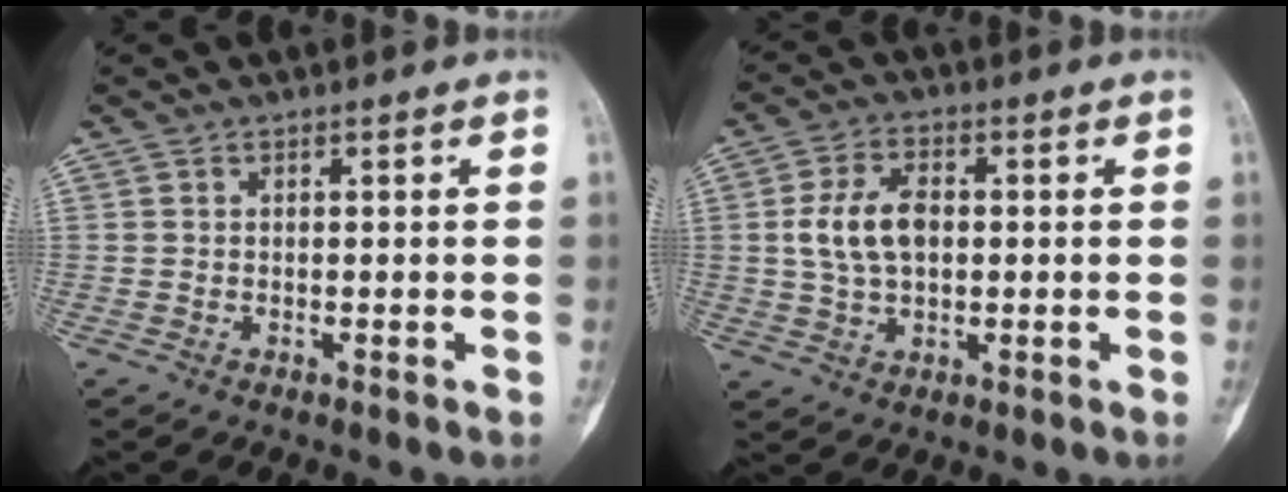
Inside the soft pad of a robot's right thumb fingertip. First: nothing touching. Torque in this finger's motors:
{"motor_torque": [0.59, 0.74, 0.31, -0.22, 0.07]}